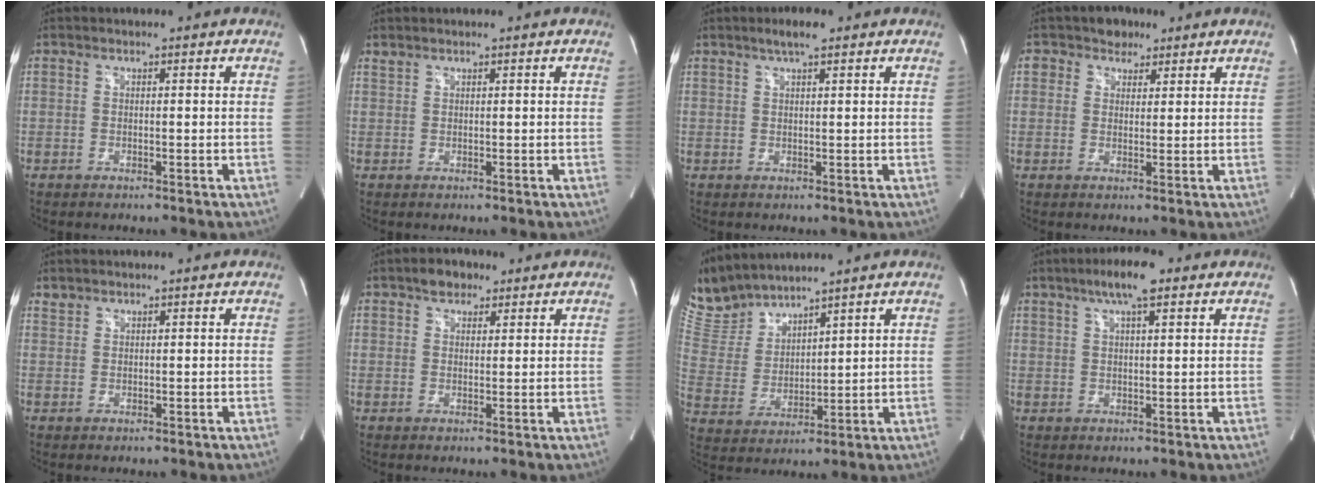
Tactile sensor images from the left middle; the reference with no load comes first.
{"total": 0.7, "force": [0.7, 0.1, 0.0], "torque": [-0.007, 0.005, 0.017]}
{"total": 3.1, "force": [2.2, 0.4, 2.2], "torque": [-0.047, 0.007, 0.037]}
{"total": 3.5, "force": [2.1, 2.7, 0.6], "torque": [-0.011, 0.007, 0.033]}
{"total": 1.0, "force": [0.9, 0.4, -0.1], "torque": [0.002, 0.004, 0.018]}
{"total": 3.5, "force": [2.3, 2.1, 1.5], "torque": [-0.026, 0.010, 0.038]}
{"total": 9.6, "force": [9.4, 1.2, 1.6], "torque": [-0.060, 0.015, 0.212]}
{"total": 6.4, "force": [3.9, 1.0, 4.9], "torque": [-0.094, 0.014, 0.065]}